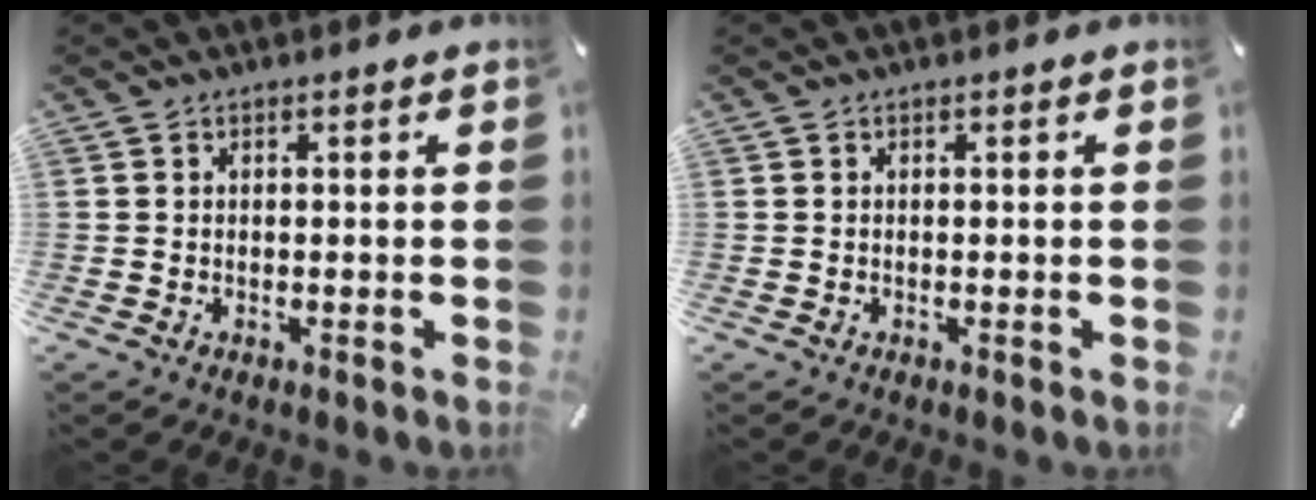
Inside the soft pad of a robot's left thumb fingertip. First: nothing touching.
{"total": 0.0}